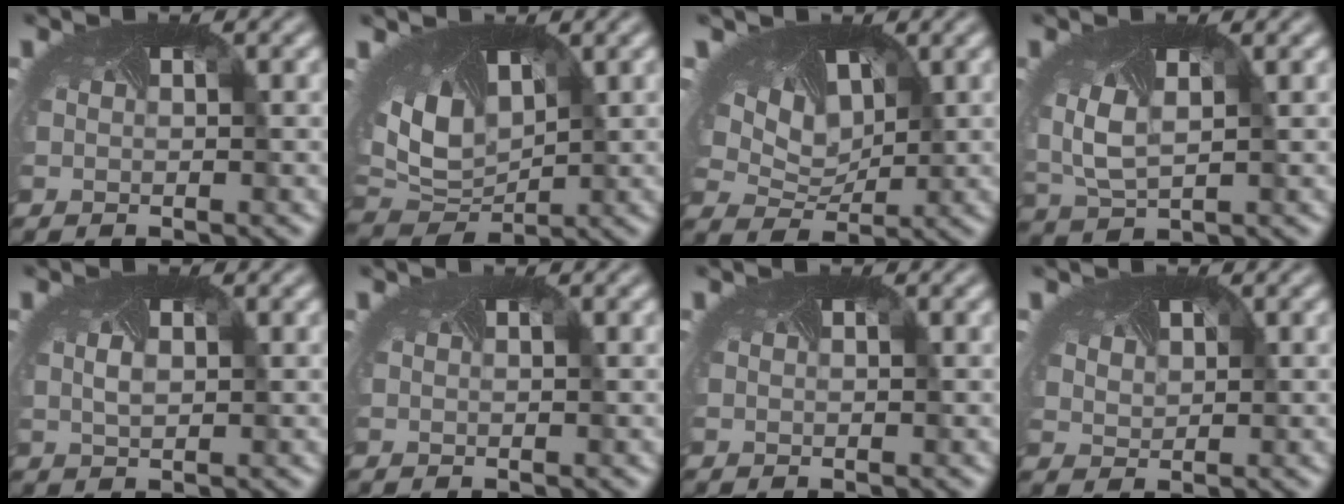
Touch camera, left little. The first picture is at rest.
{"total": 5.4, "force": [1.7, 3.8, 3.6], "torque": [-0.103, -0.020, 0.037]}
{"total": 7.9, "force": [4.6, 4.9, 4.2], "torque": [-0.103, 0.012, 0.069]}
{"total": 3.5, "force": [0.3, 2.0, 2.8], "torque": [-0.090, -0.016, 0.010]}
{"total": 0.7, "force": [0.1, 0.3, 0.6], "torque": [-0.031, -0.010, 0.011]}
{"total": 0.0}
{"total": 0.0}
{"total": 1.2, "force": [0.9, 0.5, -0.4], "torque": [-0.012, -0.012, 0.023]}